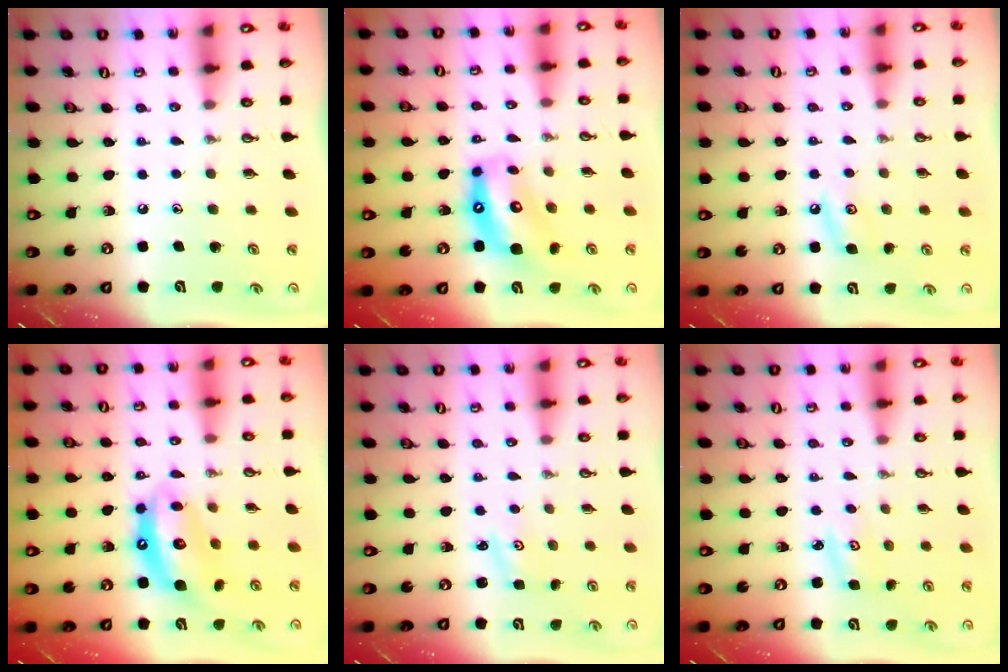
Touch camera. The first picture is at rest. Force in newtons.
{"total": 10.8, "press": 10.7, "slide": 1.2}
{"total": 6.3, "press": 6.3, "slide": 0.8}
{"total": 12.0, "press": 12.0, "slide": 1.2}
{"total": 1.4, "press": 1.4, "slide": 0.3}
{"total": 2.9, "press": 2.9, "slide": 0.3}